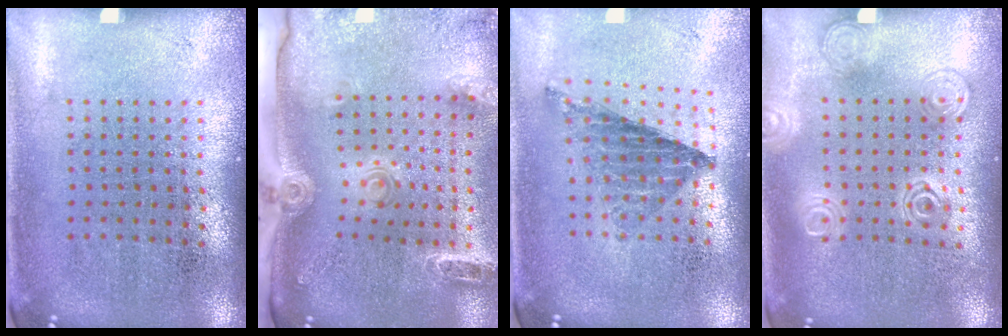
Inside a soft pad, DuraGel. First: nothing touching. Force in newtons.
{"total": 2.8, "press": 2.1, "slide": 1.9}
{"total": 0.8, "press": 0.8, "slide": 0.1}
{"total": 1.3, "press": 1.2, "slide": 0.3}